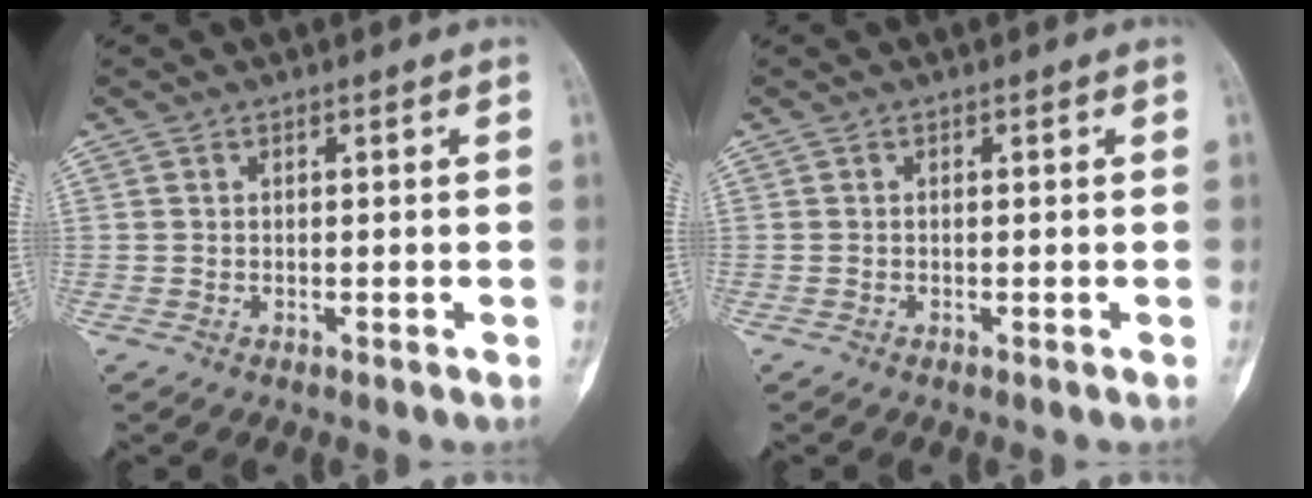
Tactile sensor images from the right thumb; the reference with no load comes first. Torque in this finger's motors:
{"motor_torque": [-0.23, -0.06, -0.28, 0.16, -0.08]}